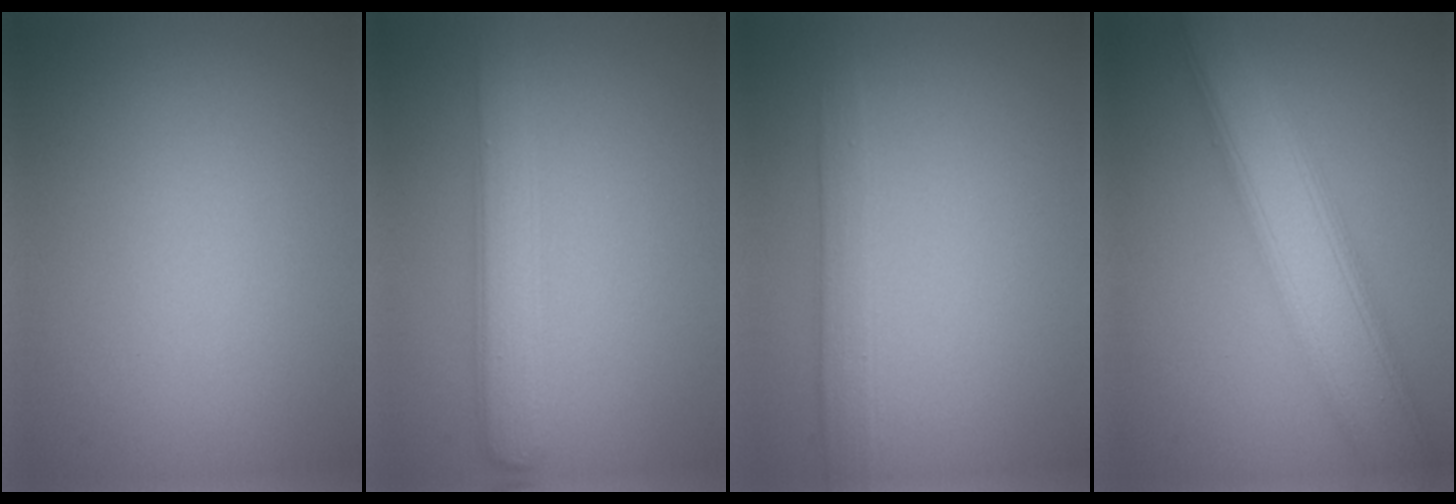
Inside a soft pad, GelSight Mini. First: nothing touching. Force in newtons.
{"total": 3.7, "press": 3.7, "slide": 0.1}
{"total": 2.6, "press": 2.6, "slide": 0.0}
{"total": 8.0, "press": 8.0, "slide": 0.4}